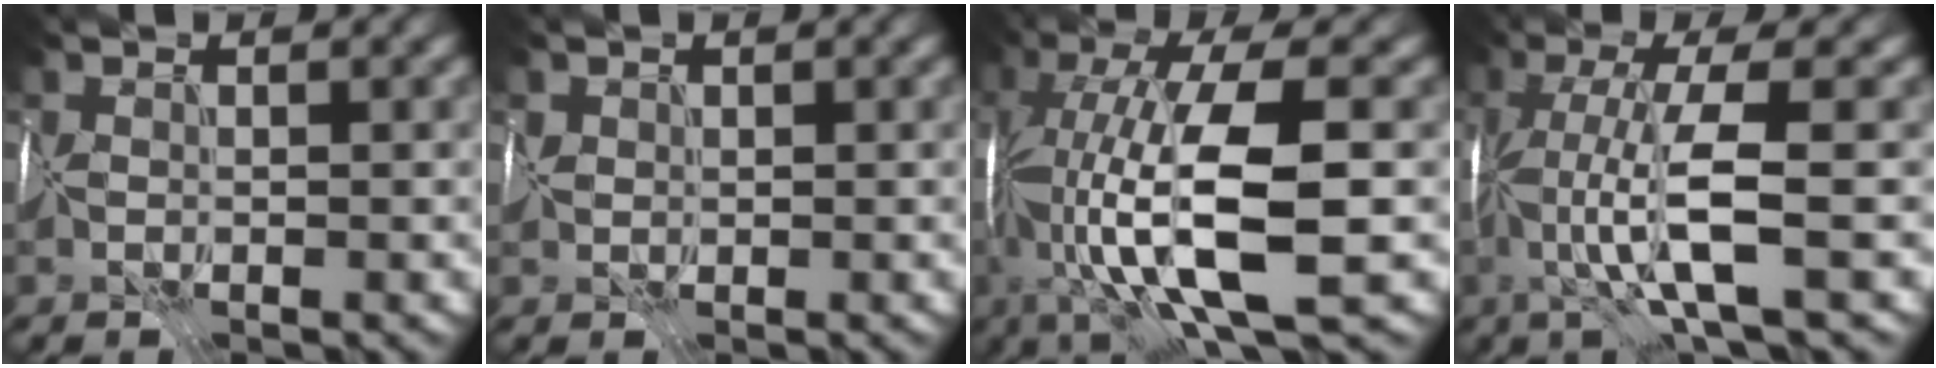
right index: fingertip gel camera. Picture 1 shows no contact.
{"total": 0.7, "force": [0.4, 0.4, -0.4], "torque": [0.014, -0.002, 0.007]}
{"total": 12.0, "force": [-2.7, 3.1, 11.3], "torque": [-0.200, -0.010, -0.048]}
{"total": 5.0, "force": [-1.6, -0.4, 4.7], "torque": [-0.084, -0.006, -0.031]}